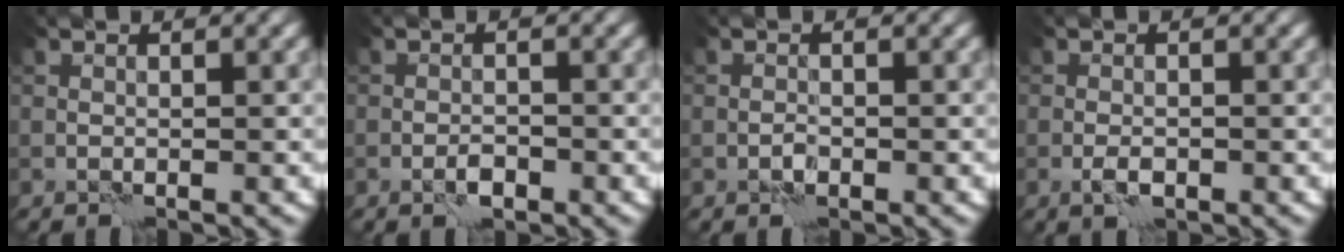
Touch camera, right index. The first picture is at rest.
{"total": 1.4, "force": [-1.0, 0.4, 0.9], "torque": [-0.014, 0.006, -0.020]}
{"total": 1.0, "force": [-0.6, 0.5, 0.6], "torque": [-0.011, 0.003, -0.012]}
{"total": 1.4, "force": [-0.8, 0.5, 1.1], "torque": [-0.021, 0.004, -0.015]}